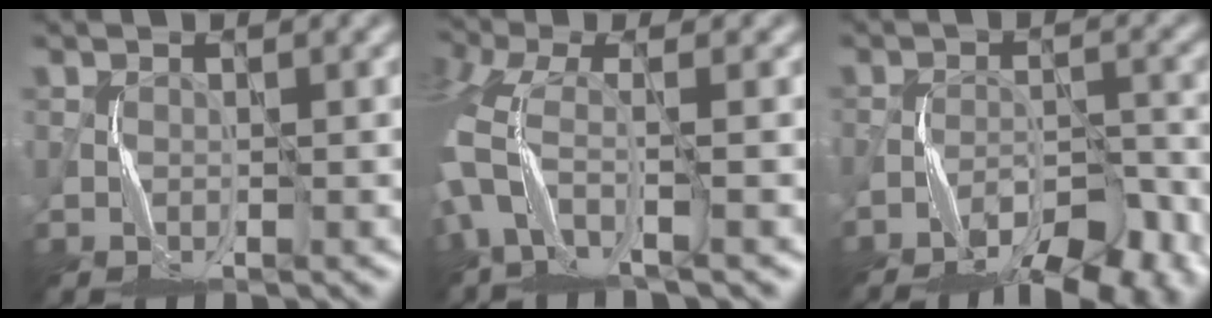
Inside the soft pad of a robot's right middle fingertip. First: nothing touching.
{"total": 6.3, "force": [-1.7, 2.7, 5.4], "torque": [-0.132, -0.009, -0.047]}
{"total": 11.5, "force": [-9.1, 3.8, 5.8], "torque": [-0.077, -0.016, -0.129]}